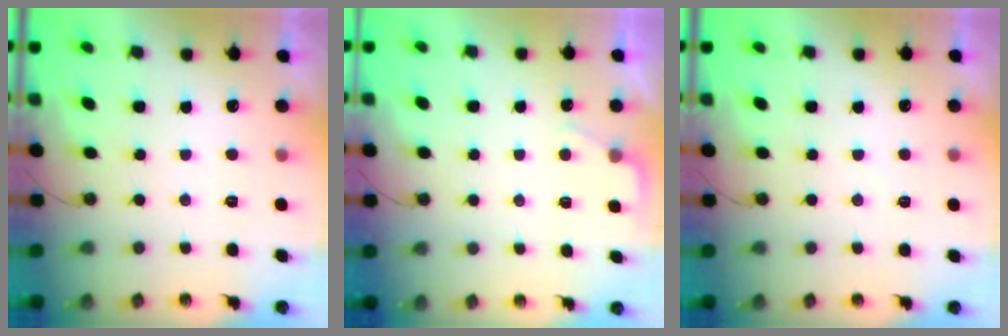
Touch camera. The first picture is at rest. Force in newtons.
{"total": 2.8, "press": 2.7, "slide": 0.5}
{"total": 3.6, "press": 3.6, "slide": 0.4}